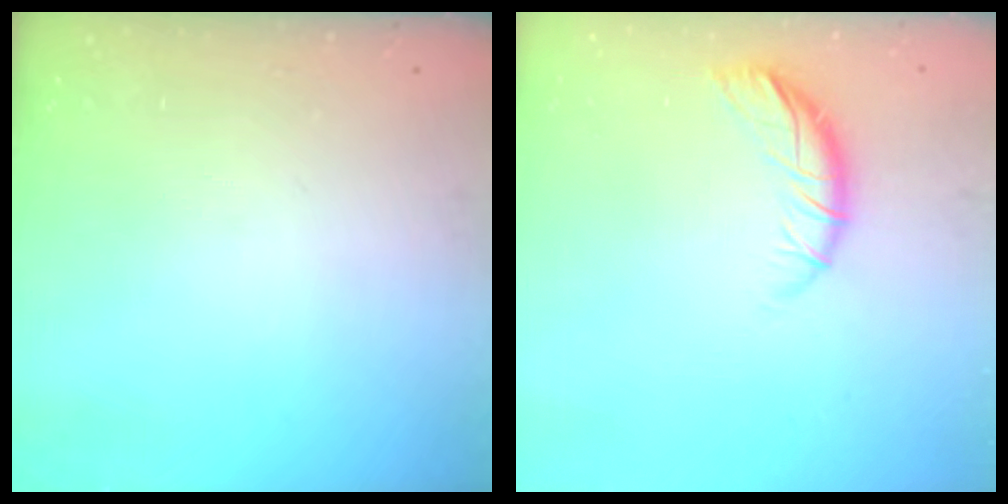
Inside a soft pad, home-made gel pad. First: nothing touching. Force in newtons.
{"total": 9.0, "press": 8.9, "slide": 0.6}